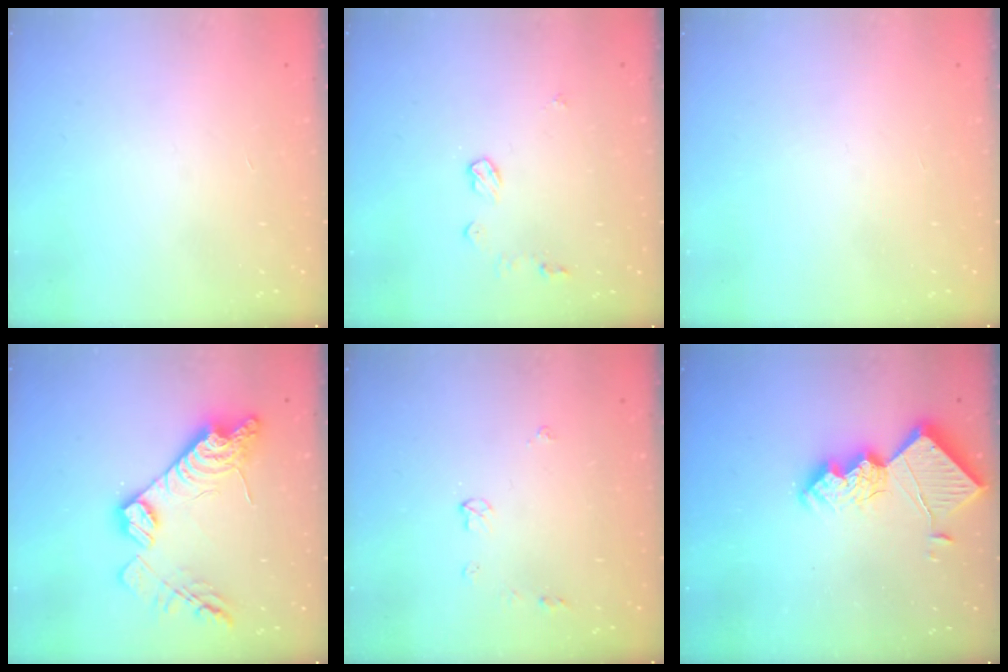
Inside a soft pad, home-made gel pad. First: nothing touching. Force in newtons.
{"total": 7.4, "press": 7.4, "slide": 0.3}
{"total": 0.0}
{"total": 16.3, "press": 16.3, "slide": 0.7}
{"total": 4.5, "press": 4.5, "slide": 0.6}
{"total": 15.8, "press": 15.8, "slide": 0.8}